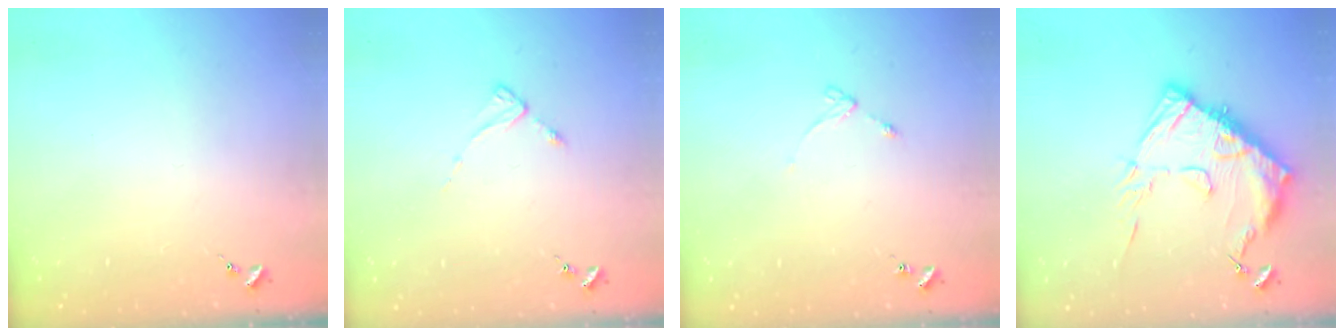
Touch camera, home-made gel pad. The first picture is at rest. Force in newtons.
{"total": 2.6, "press": 2.6, "slide": 0.3}
{"total": 4.0, "press": 3.9, "slide": 0.5}
{"total": 15.8, "press": 15.7, "slide": 1.6}